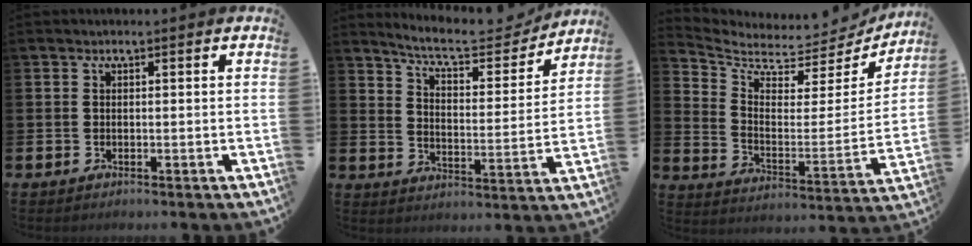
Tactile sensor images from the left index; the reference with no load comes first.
{"total": 8.4, "force": [7.8, 1.6, 2.7], "torque": [-0.068, -0.054, 0.131]}
{"total": 6.0, "force": [5.5, 2.0, 1.2], "torque": [-0.047, -0.058, 0.087]}